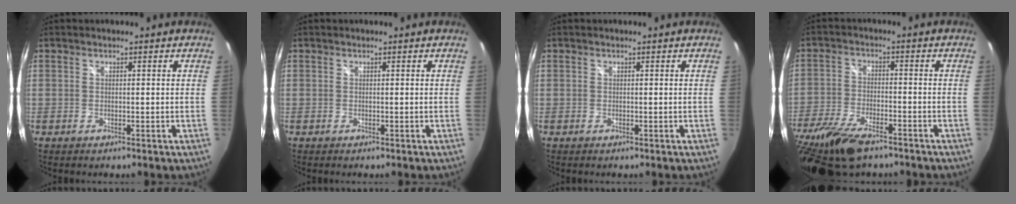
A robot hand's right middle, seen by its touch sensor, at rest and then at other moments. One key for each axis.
{"total": 0.0}
{"total": 0.0}
{"total": 16.4, "fx": -11.8, "fy": 5.9, "fz": 9.6, "tx": -0.223, "ty": -0.049, "tz": -0.215}